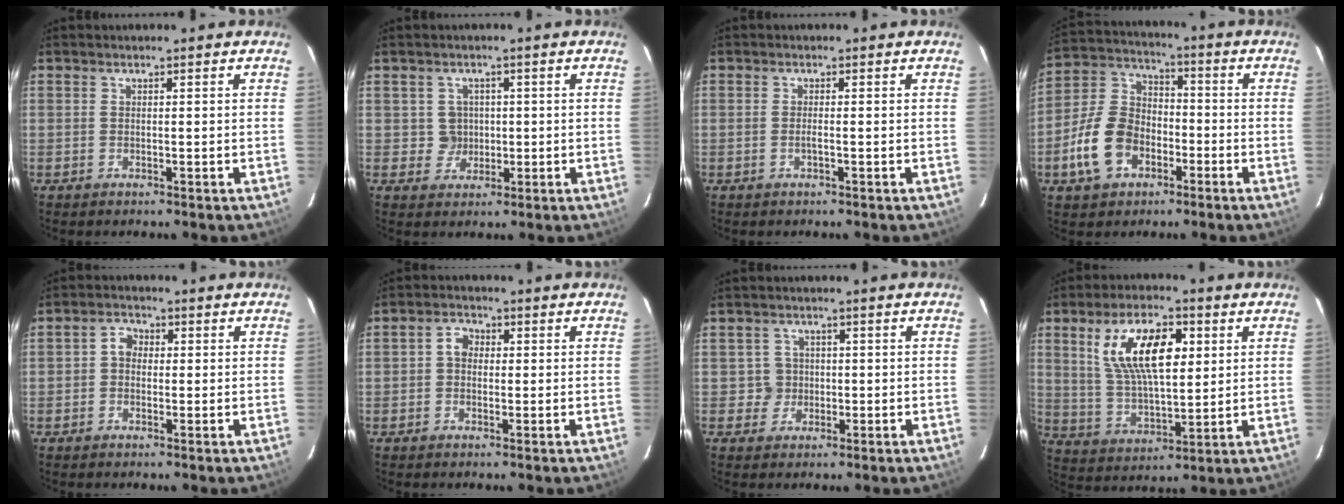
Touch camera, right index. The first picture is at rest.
{"total": 3.5, "force": [0.2, 3.5, 0.1], "torque": [-0.001, 0.014, 0.010]}
{"total": 1.0, "force": [-0.4, -0.1, 1.0], "torque": [-0.019, 0.002, -0.006]}
{"total": 12.2, "force": [-5.1, 8.6, 7.0], "torque": [-0.158, 0.024, -0.092]}
{"total": 2.9, "force": [0.0, 2.5, 1.4], "torque": [-0.026, 0.013, -0.004]}
{"total": 2.9, "force": [0.1, 2.5, 1.6], "torque": [-0.029, 0.013, -0.002]}
{"total": 3.0, "force": [-0.1, 3.0, -0.2], "torque": [0.011, 0.016, 0.002]}
{"total": 14.1, "force": [4.8, 6.1, 11.7], "torque": [-0.219, 0.014, 0.094]}